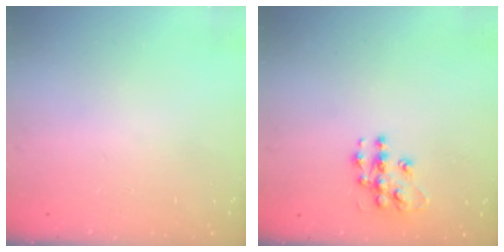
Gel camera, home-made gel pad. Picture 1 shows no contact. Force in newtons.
{"total": 10.2, "press": 10.2, "slide": 0.5}